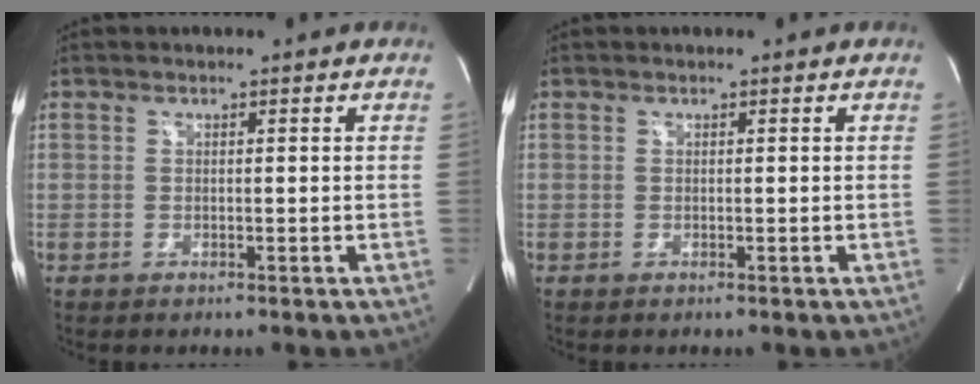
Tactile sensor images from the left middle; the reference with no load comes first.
{"total": 0.0}